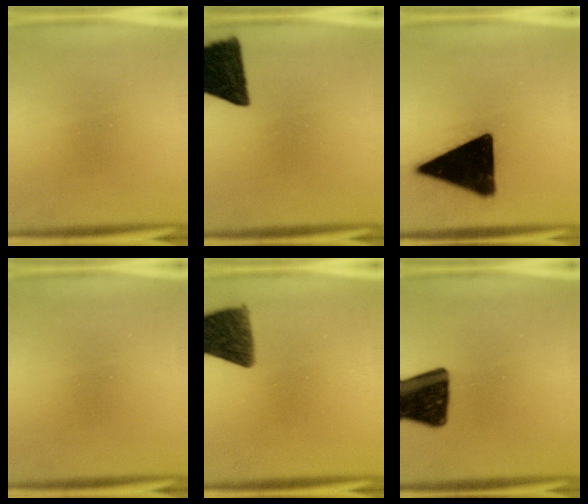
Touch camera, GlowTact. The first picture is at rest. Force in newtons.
{"total": 14.8}
{"total": 19.6}
{"total": 0.0}
{"total": 10.6}
{"total": 16.8}